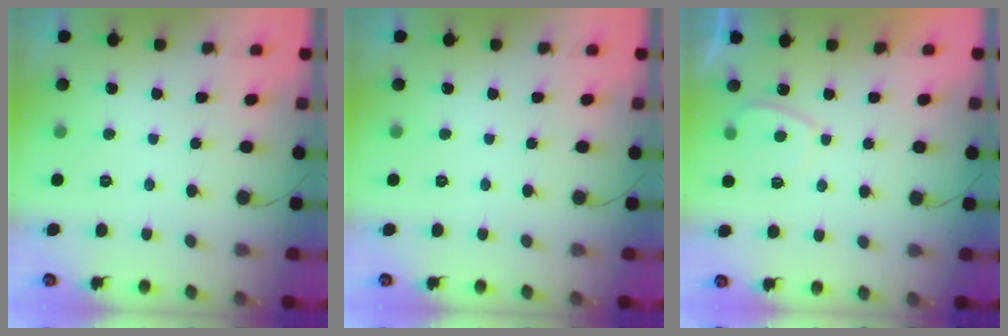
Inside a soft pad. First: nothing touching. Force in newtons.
{"total": 0.0}
{"total": 2.0, "press": 2.0, "slide": 0.6}